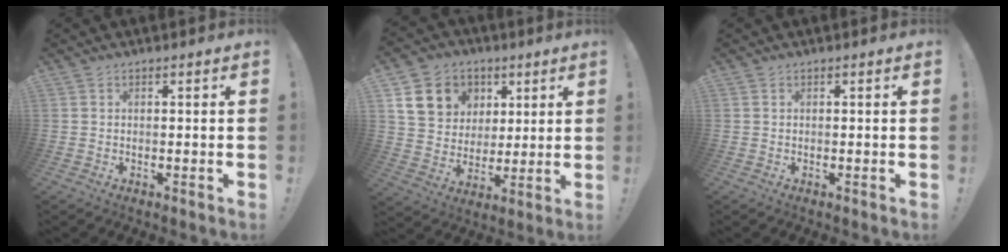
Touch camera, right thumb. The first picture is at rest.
{"total": 13.8, "force": [5.5, 11.8, 4.7], "torque": [-0.066, -0.021, 0.121]}
{"total": 0.0}